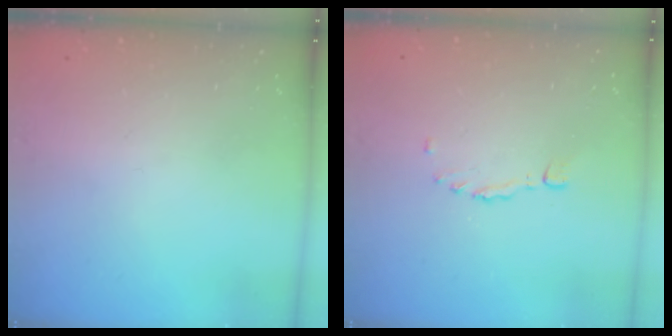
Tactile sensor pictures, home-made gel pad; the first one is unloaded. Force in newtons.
{"total": 0.6, "press": 0.5, "slide": 0.3}